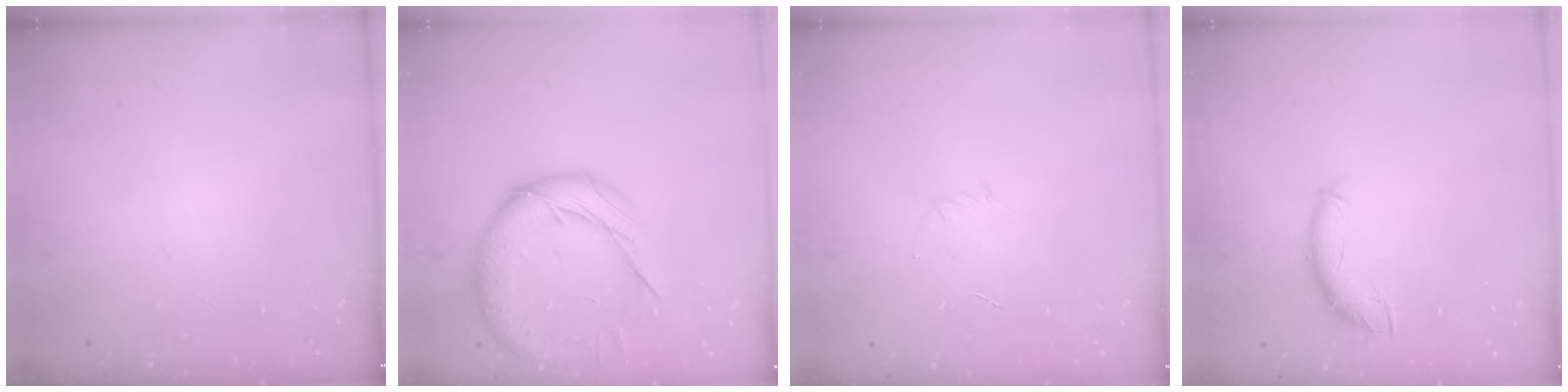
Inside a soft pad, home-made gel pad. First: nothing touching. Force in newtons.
{"total": 16.5, "press": 16.5, "slide": 1.1}
{"total": 2.8, "press": 2.7, "slide": 0.8}
{"total": 8.2, "press": 8.2, "slide": 0.4}